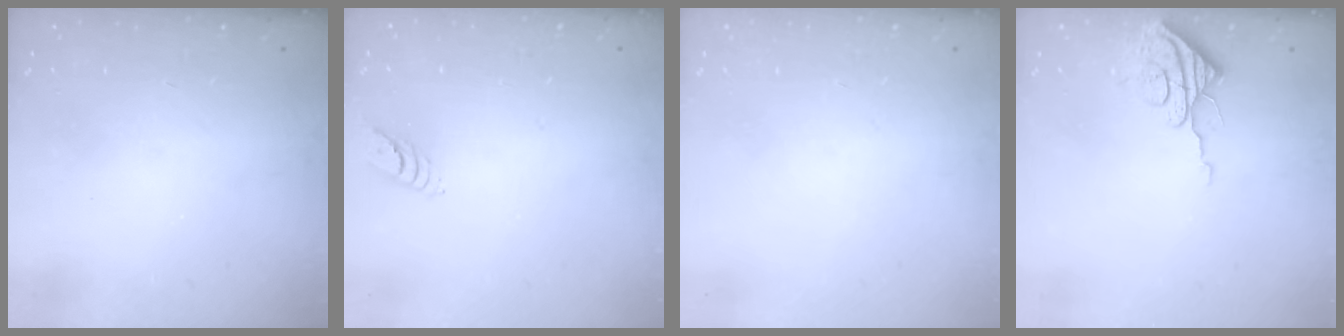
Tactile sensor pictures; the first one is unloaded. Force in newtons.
{"total": 5.6, "press": 5.6, "slide": 0.4}
{"total": 0.0}
{"total": 7.9, "press": 7.9, "slide": 0.3}